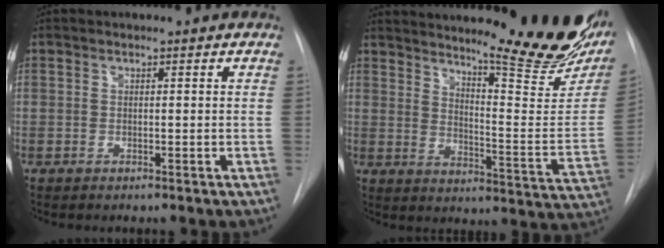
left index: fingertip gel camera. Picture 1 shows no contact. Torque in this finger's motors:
{"motor_torque": [0.77, -1.38, 0.25, 0.00]}